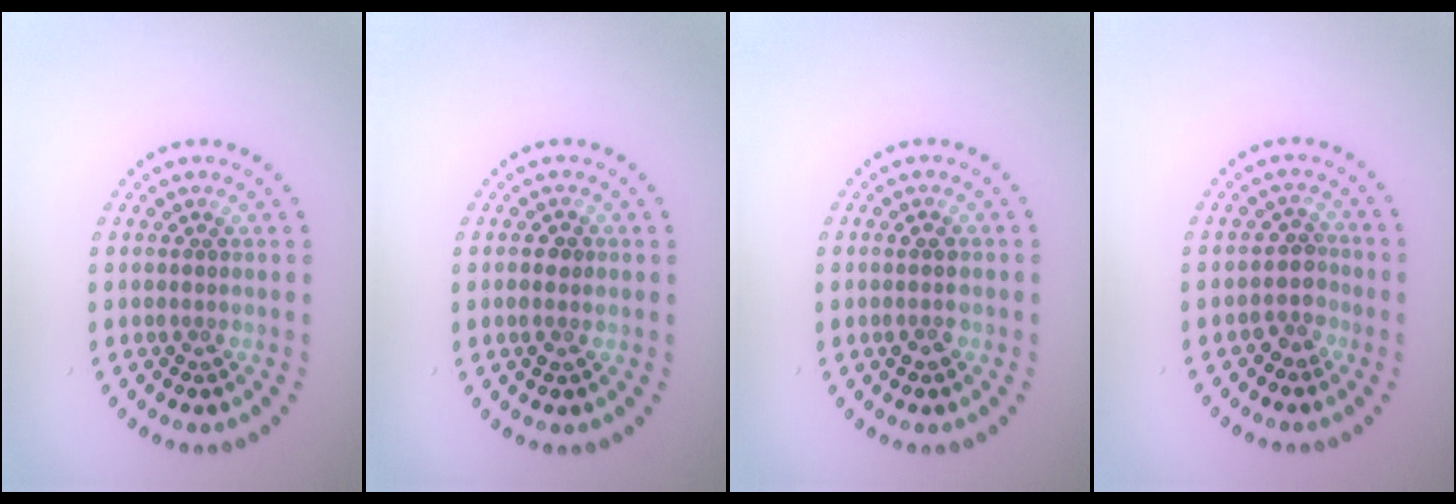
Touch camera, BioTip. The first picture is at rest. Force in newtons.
{"total": 1.3, "press": 1.3, "slide": 0.1}
{"total": 1.5, "press": 1.5, "slide": 0.2}
{"total": 1.9, "press": 1.5, "slide": 1.1}